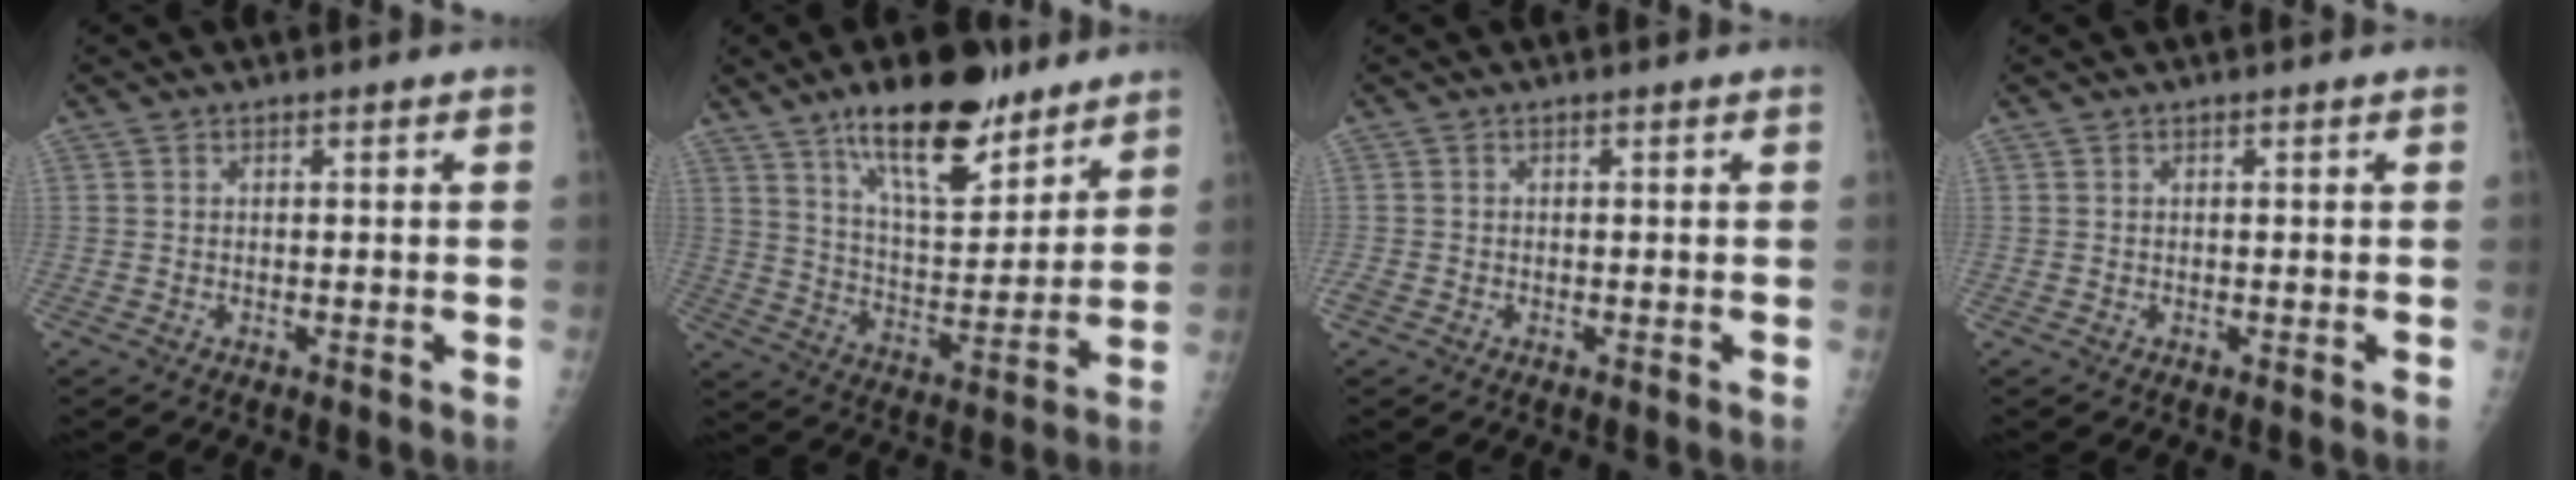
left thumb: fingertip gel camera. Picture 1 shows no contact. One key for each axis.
{"total": 17.8, "fx": 12.1, "fy": 6.7, "fz": 11.2, "tx": -0.140, "ty": -0.072, "tz": 0.206}
{"total": 0.9, "fx": -0.1, "fy": 0.7, "fz": 0.6, "tx": -0.014, "ty": -0.001, "tz": -0.003}
{"total": 0.0}